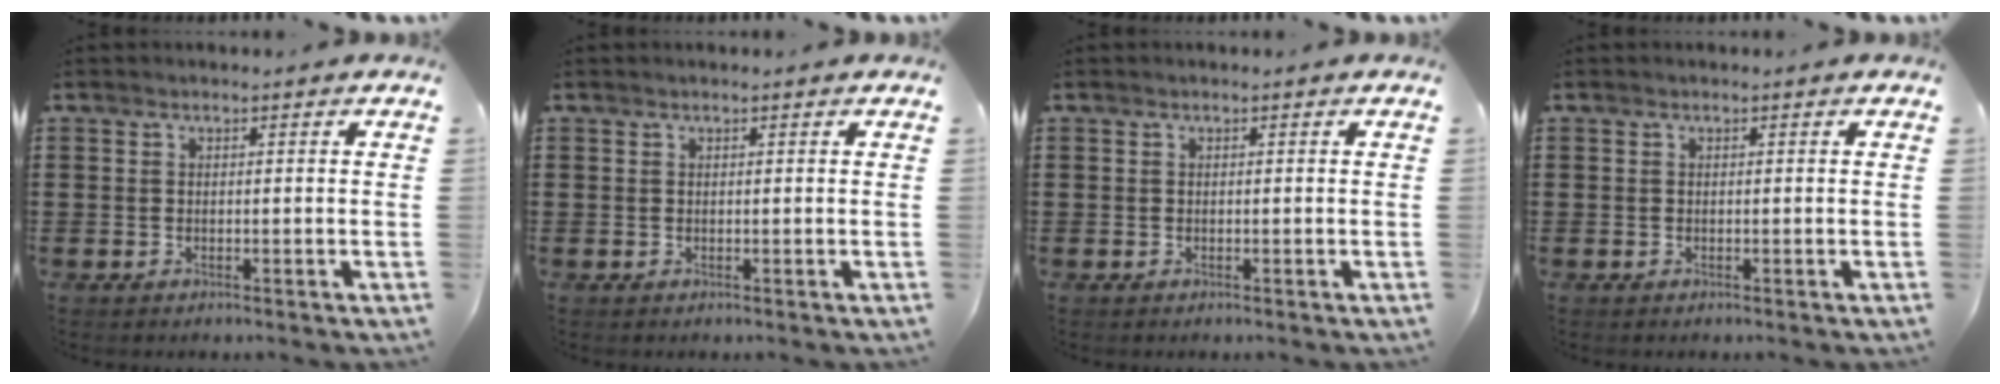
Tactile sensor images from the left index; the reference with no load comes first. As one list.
[{"total": 0.0}, {"total": 0.0}, {"total": 0.0}]